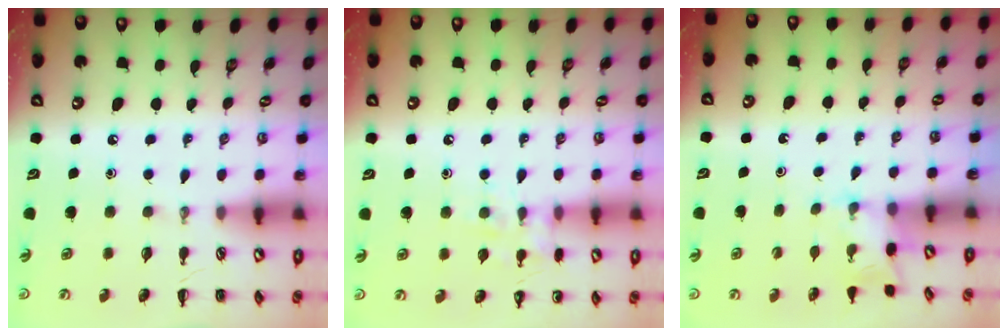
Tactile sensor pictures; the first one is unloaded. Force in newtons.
{"total": 8.4, "press": 8.3, "slide": 1.1}
{"total": 2.6, "press": 2.5, "slide": 0.9}